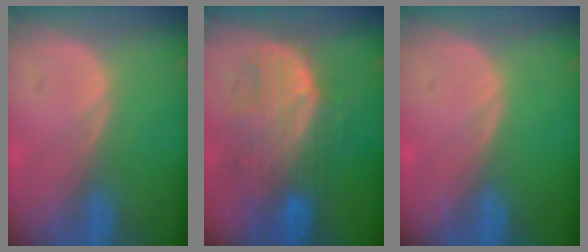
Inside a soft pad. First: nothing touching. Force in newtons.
{"total": 9.2, "press": 8.4, "slide": 3.7}
{"total": 0.0}